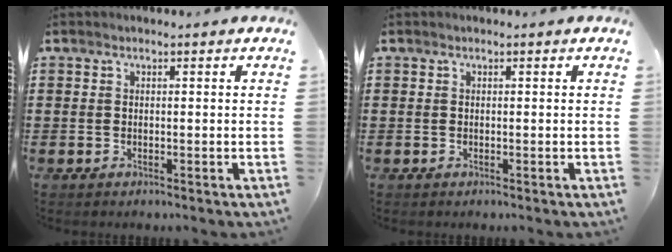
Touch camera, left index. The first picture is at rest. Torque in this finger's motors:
{"motor_torque": [0.00, 0.00, 0.00, -0.01]}